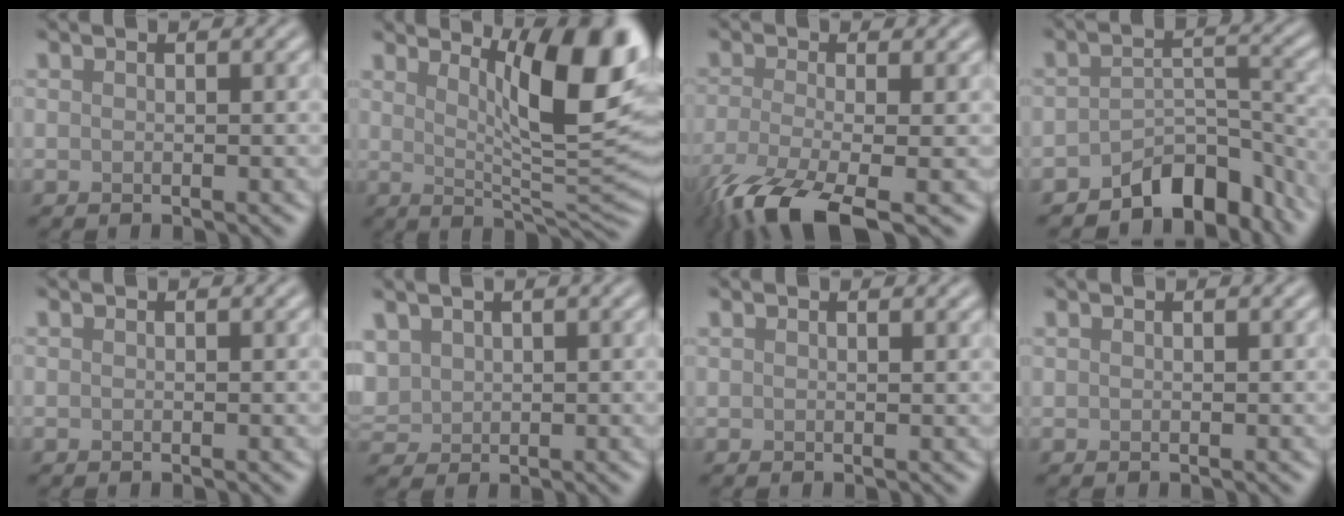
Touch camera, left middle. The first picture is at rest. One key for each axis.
{"total": 10.5, "fx": 4.2, "fy": 2.3, "fz": 9.4, "tx": -0.113, "ty": 0.007, "tz": 0.073}
{"total": 8.7, "fx": -5.9, "fy": 2.1, "fz": 6.1, "tx": -0.121, "ty": -0.022, "tz": -0.110}
{"total": 5.9, "fx": -5.1, "fy": 2.1, "fz": 2.2, "tx": -0.020, "ty": 0.002, "tz": -0.081}
{"total": 0.0}
{"total": 1.7, "fx": 0.8, "fy": 1.4, "fz": 0.5, "tx": -0.028, "ty": 0.007, "tz": 0.030}
{"total": 1.3, "fx": 1.1, "fy": 0.4, "fz": 0.6, "tx": -0.003, "ty": 0.006, "tz": 0.002}
{"total": 0.6, "fx": 0.5, "fy": 0.2, "fz": 0.3, "tx": -0.002, "ty": 0.004, "tz": 0.002}